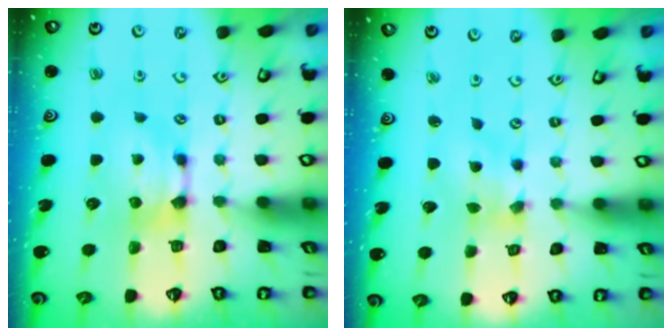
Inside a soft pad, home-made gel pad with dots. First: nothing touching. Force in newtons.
{"total": 1.5, "press": 1.1, "slide": 1.0}